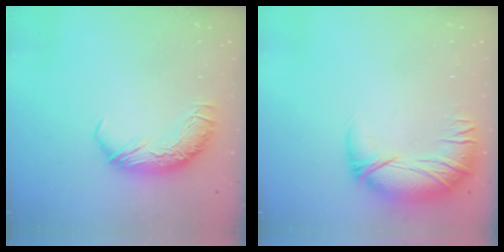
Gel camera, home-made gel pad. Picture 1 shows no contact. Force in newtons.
{"total": 2.9, "press": 0.1, "slide": 2.9}